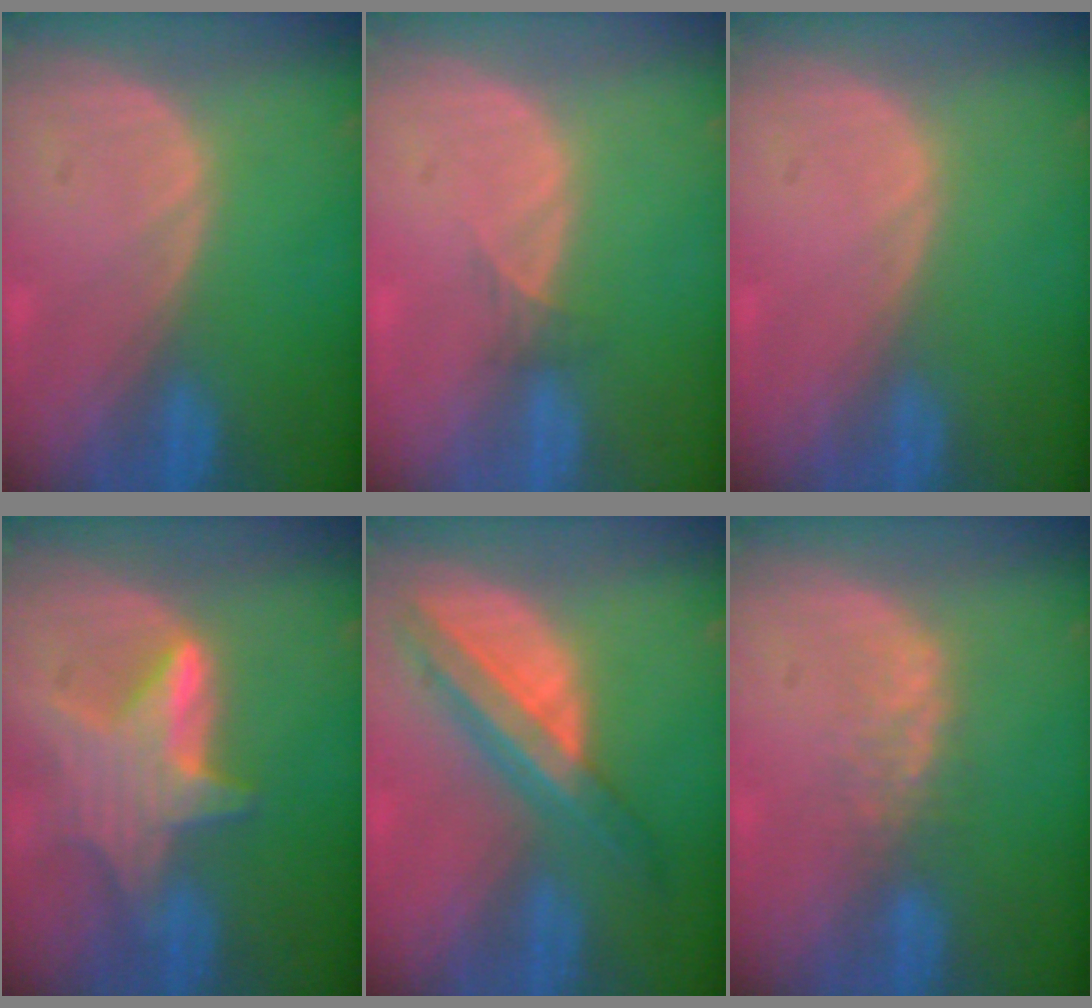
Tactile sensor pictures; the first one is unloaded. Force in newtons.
{"total": 1.3, "press": 1.0, "slide": 0.8}
{"total": 0.0}
{"total": 7.2, "press": 7.2, "slide": 0.4}
{"total": 8.1, "press": 6.9, "slide": 4.3}
{"total": 2.7, "press": 2.7, "slide": 0.6}